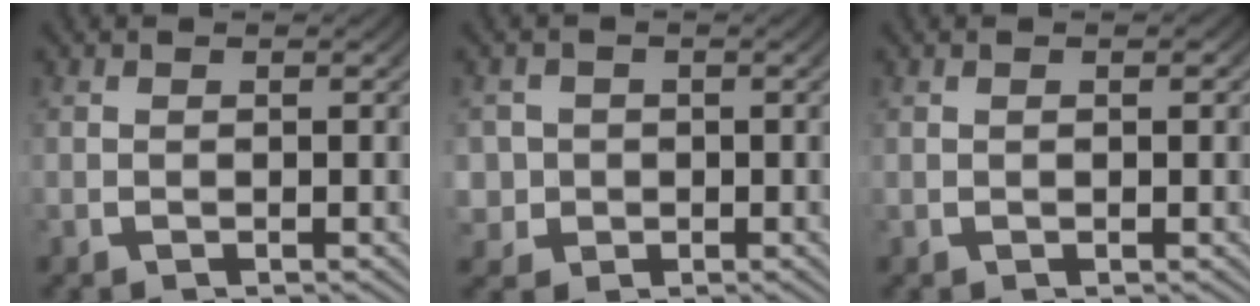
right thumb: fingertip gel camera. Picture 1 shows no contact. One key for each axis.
{"total": 4.4, "fx": -0.6, "fy": 4.1, "fz": 1.4, "tx": -0.035, "ty": -0.022, "tz": -0.003}
{"total": 0.5, "fx": 0.2, "fy": 0.1, "fz": 0.5, "tx": -0.005, "ty": -0.001, "tz": 0.004}